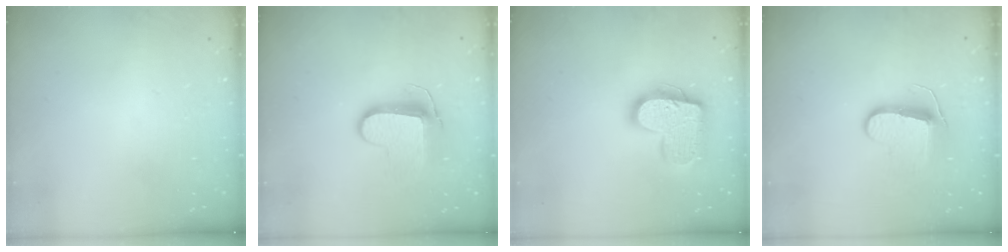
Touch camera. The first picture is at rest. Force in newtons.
{"total": 9.9, "press": 9.9, "slide": 0.7}
{"total": 16.4, "press": 16.4, "slide": 1.0}
{"total": 9.9, "press": 9.9, "slide": 0.2}